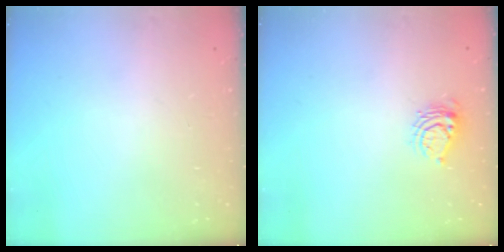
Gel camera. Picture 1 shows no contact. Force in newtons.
{"total": 6.2, "press": 6.2, "slide": 0.8}